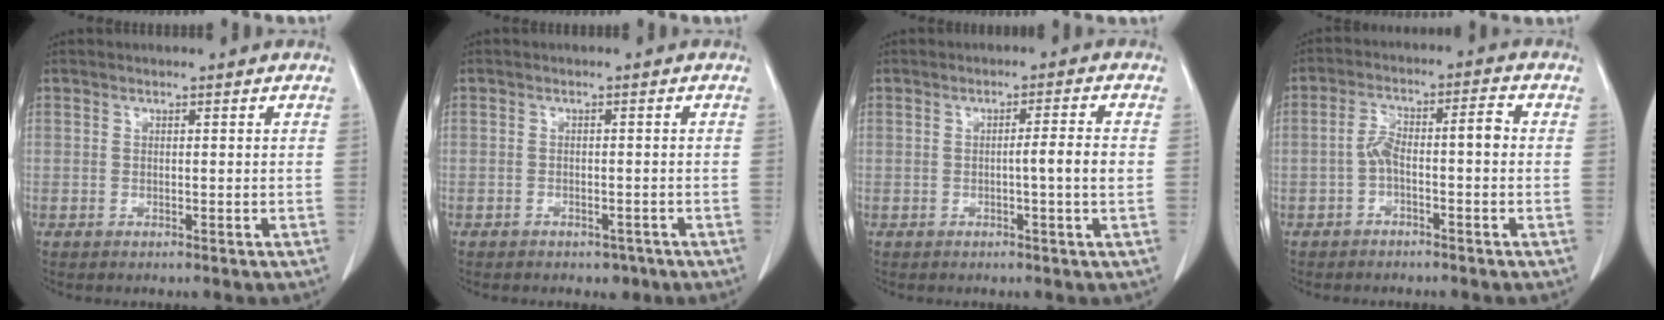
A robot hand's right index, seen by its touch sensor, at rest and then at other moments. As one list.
[{"total": 2.5, "force": [-1.8, 1.6, 0.6], "torque": [-0.004, 0.005, -0.018]}, {"total": 3.7, "force": [-0.5, -0.5, 3.6], "torque": [-0.054, 0.000, -0.009]}, {"total": 5.7, "force": [-1.0, 1.5, 5.4], "torque": [-0.101, 0.034, -0.015]}]